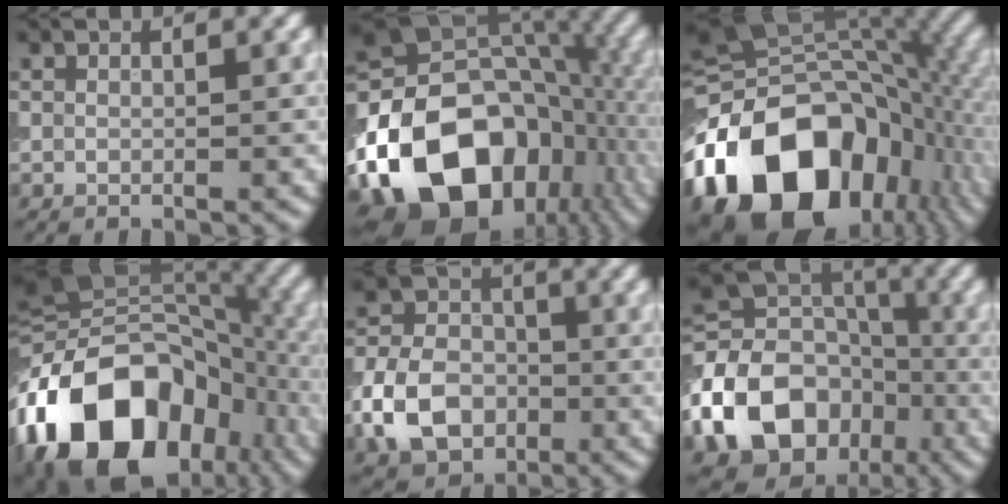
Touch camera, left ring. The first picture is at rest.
{"total": 18.5, "force": [-6.8, 13.1, 11.1], "torque": [-0.202, -0.018, -0.112]}
{"total": 20.5, "force": [-7.1, 14.0, 13.1], "torque": [-0.263, -0.015, -0.120]}
{"total": 18.4, "force": [-6.7, 12.4, 11.8], "torque": [-0.218, 0.001, -0.124]}
{"total": 7.5, "force": [-2.7, 5.6, 4.2], "torque": [-0.084, 0.001, -0.061]}
{"total": 15.8, "force": [-5.6, 12.3, 8.2], "torque": [-0.196, -0.006, -0.101]}